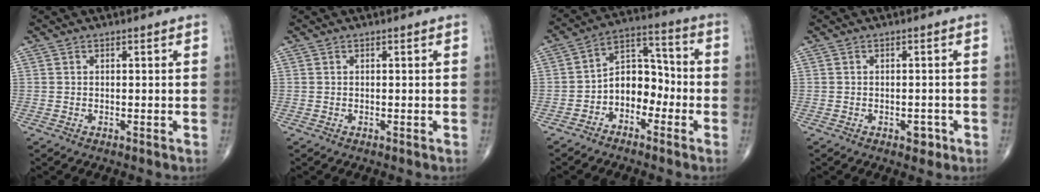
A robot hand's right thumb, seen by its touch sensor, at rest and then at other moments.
{"total": 0.0}
{"total": 9.1, "force": [-3.1, 6.4, 5.6], "torque": [-0.058, 0.048, -0.068]}
{"total": 2.1, "force": [-1.0, 1.3, 1.3], "torque": [-0.009, 0.004, -0.011]}